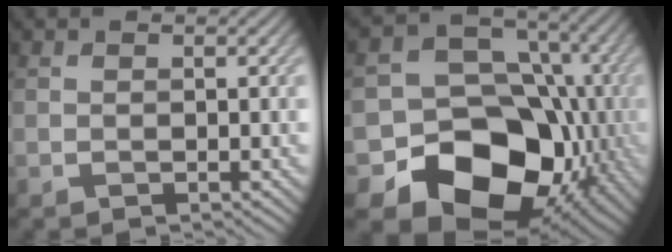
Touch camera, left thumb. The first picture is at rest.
{"total": 15.7, "force": [-5.4, 12.5, 7.9], "torque": [-0.151, -0.045, -0.093]}